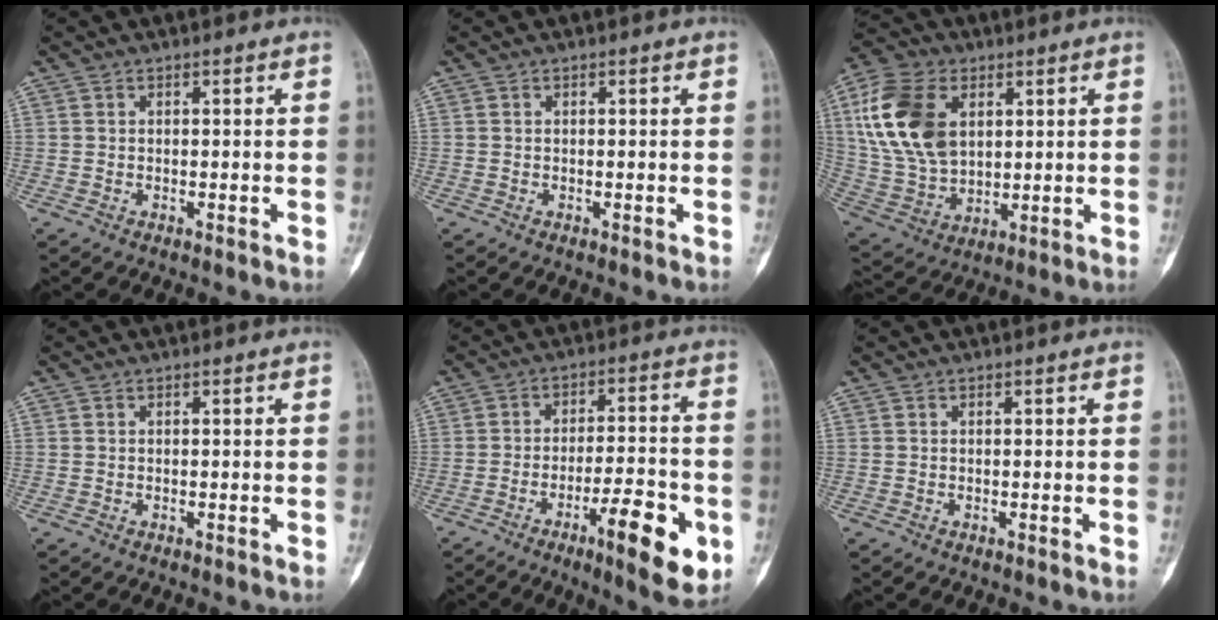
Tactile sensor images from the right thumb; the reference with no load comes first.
{"total": 0.0}
{"total": 17.9, "force": [5.1, 11.7, 12.6], "torque": [-0.244, -0.005, 0.105]}
{"total": 0.0}
{"total": 14.1, "force": [-5.9, 3.6, 12.3], "torque": [-0.168, 0.021, -0.084]}
{"total": 0.0}